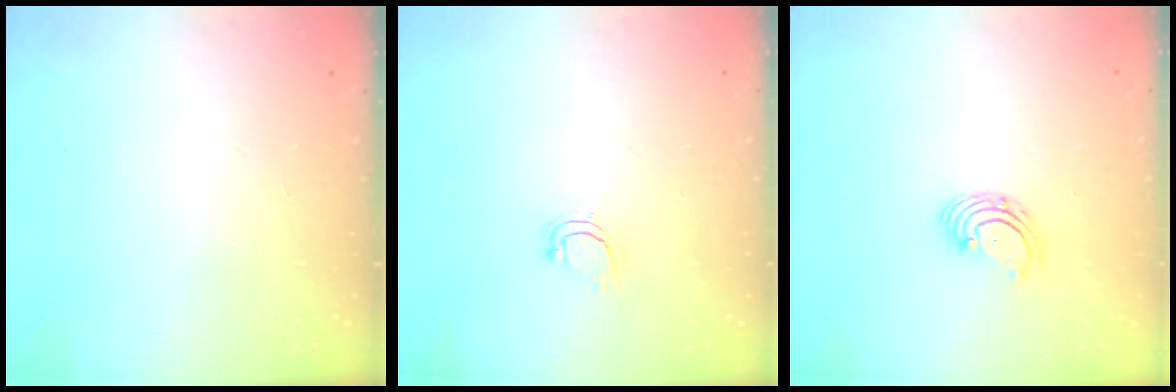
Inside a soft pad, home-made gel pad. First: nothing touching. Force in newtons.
{"total": 4.2, "press": 4.1, "slide": 0.8}
{"total": 2.9, "press": 2.9, "slide": 0.1}